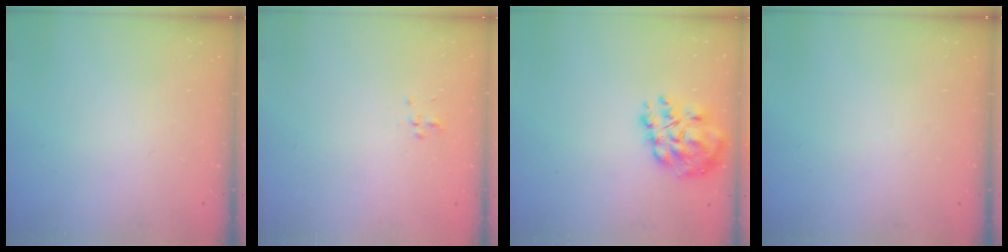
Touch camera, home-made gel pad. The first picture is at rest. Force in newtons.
{"total": 2.0, "press": 1.8, "slide": 0.8}
{"total": 13.4, "press": 13.0, "slide": 3.5}
{"total": 0.0}